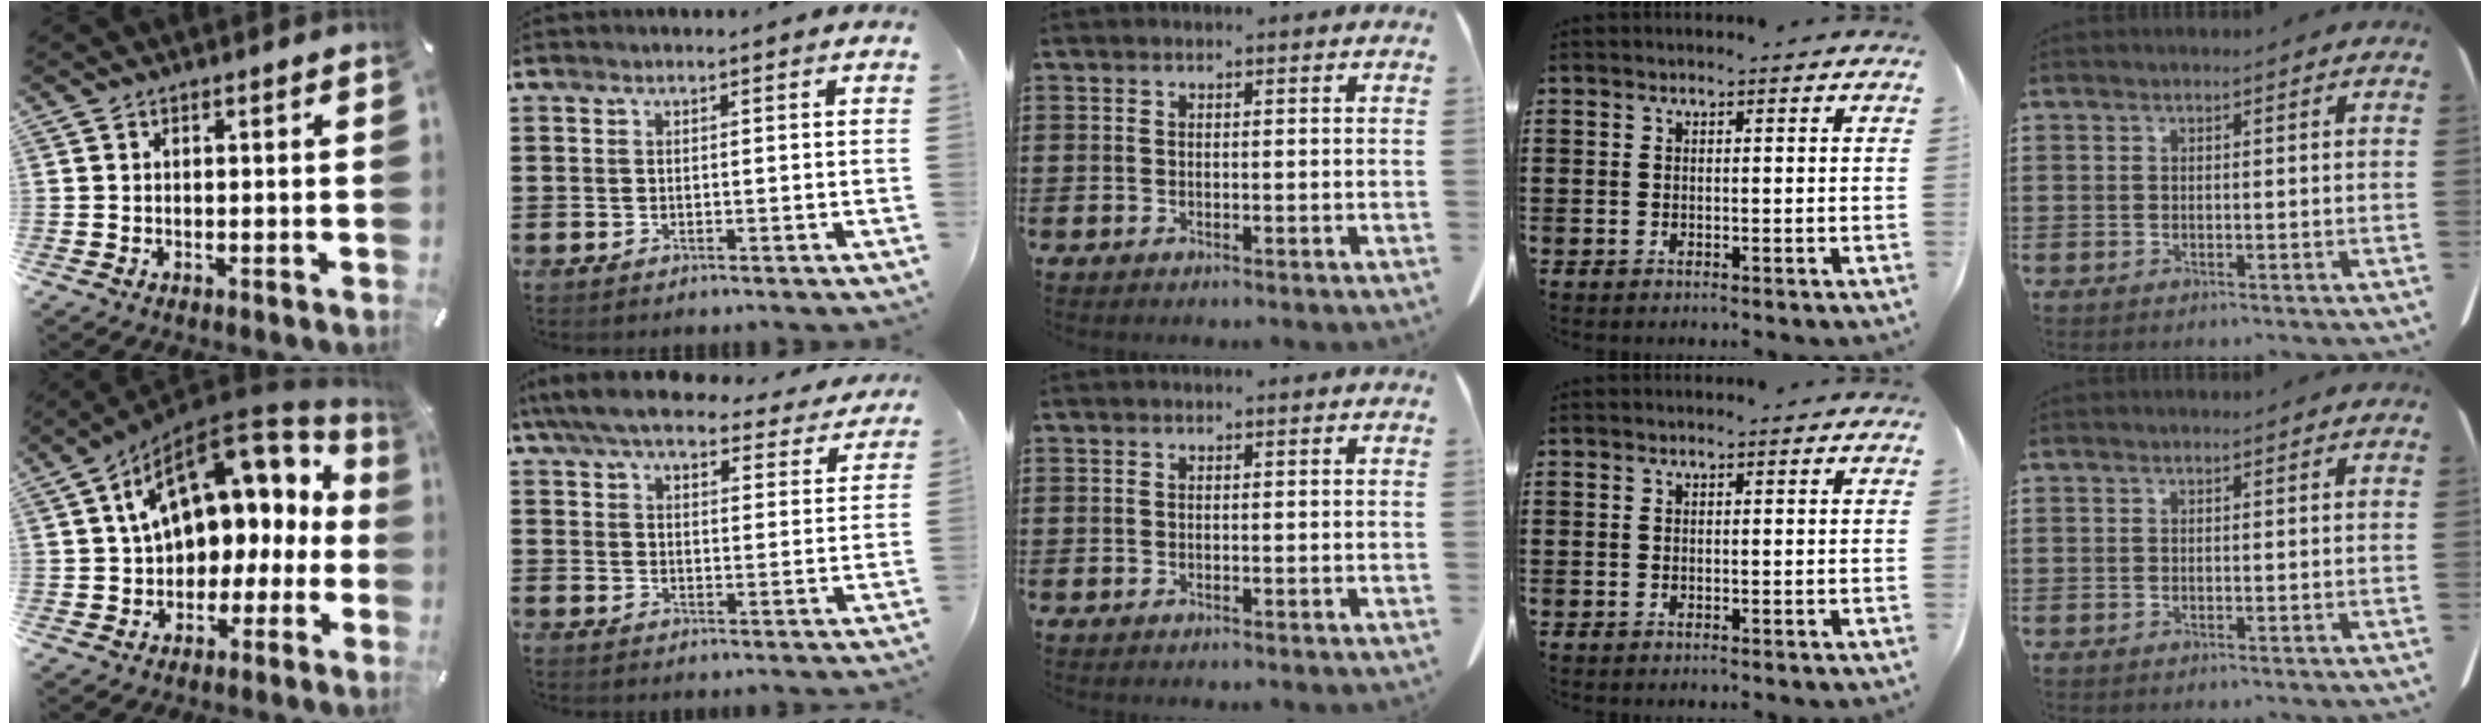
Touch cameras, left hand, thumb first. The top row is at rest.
{"thumb": {"total": 17.5, "force": [6.6, 11.5, 11.5], "torque": [-0.178, -0.033, 0.116]}, "index": {"total": 7.9, "force": [7.1, 1.3, 3.2], "torque": [-0.089, -0.029, 0.128]}}